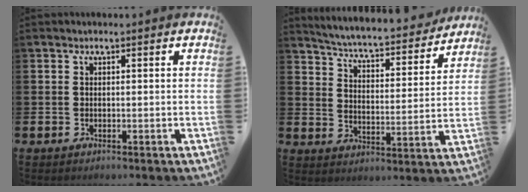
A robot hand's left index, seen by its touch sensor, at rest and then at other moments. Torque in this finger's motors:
{"motor_torque": [1.09, -1.05, 0.27, 0.09]}